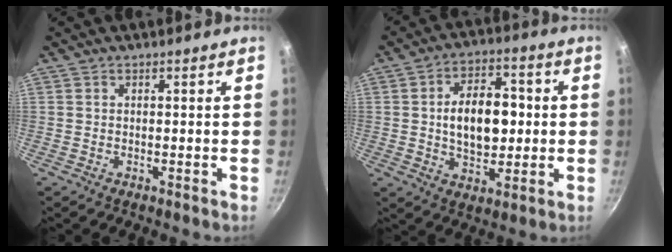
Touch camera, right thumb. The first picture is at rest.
{"total": 12.8, "force": [0.6, 7.8, 10.2], "torque": [-0.133, 0.011, 0.010]}